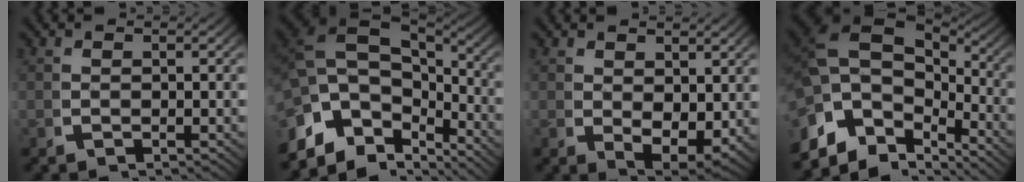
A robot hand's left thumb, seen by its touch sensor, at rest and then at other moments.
{"total": 12.0, "force": [-1.2, 8.3, 8.7], "torque": [-0.212, -0.049, 0.008]}
{"total": 4.6, "force": [0.1, 2.9, 3.6], "torque": [-0.064, -0.032, 0.022]}
{"total": 13.4, "force": [-0.7, 9.2, 9.7], "torque": [-0.220, -0.051, 0.014]}